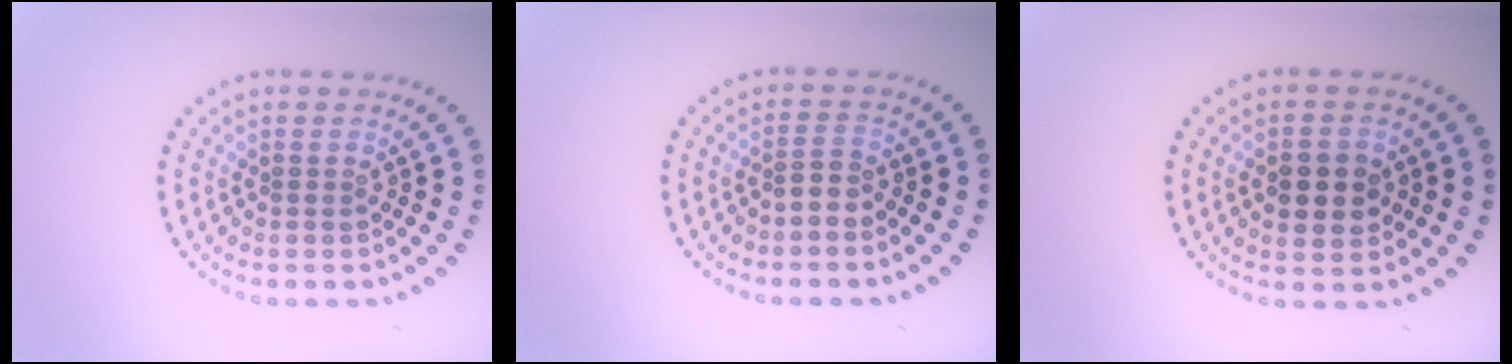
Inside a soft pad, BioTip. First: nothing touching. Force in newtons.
{"total": 1.6, "press": 1.2, "slide": 1.0}
{"total": 3.6, "press": 3.6, "slide": 0.0}